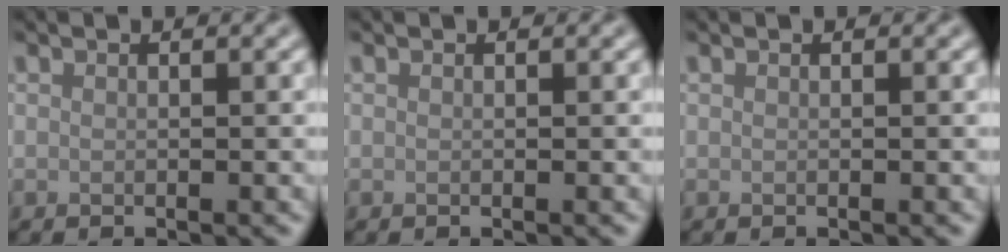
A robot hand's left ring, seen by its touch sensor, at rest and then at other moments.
{"total": 0.0}
{"total": 0.0}